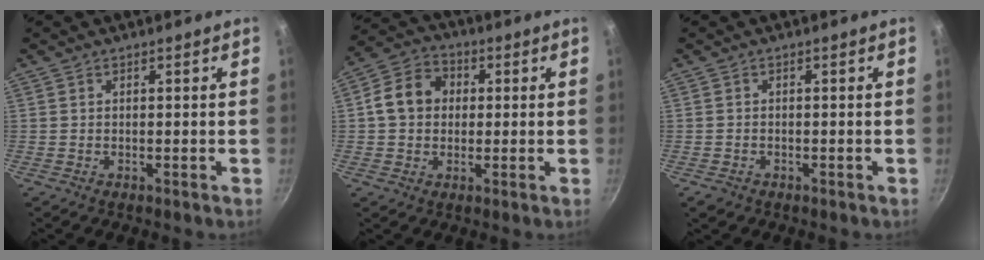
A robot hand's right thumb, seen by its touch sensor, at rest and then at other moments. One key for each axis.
{"total": 9.3, "fx": 0.8, "fy": 7.7, "fz": 5.1, "tx": -0.076, "ty": 0.022, "tz": 0.003}
{"total": 1.5, "fx": -0.9, "fy": 1.2, "fz": 0.3, "tx": -0.009, "ty": 0.003, "tz": -0.013}